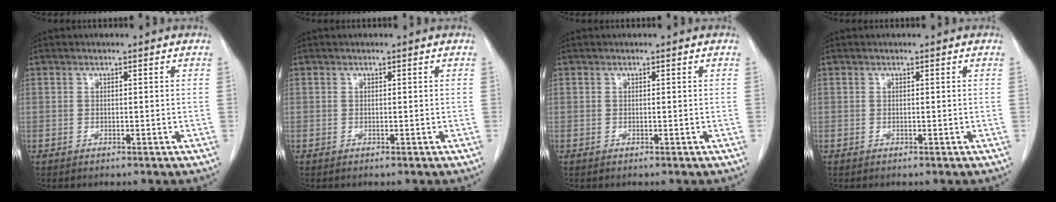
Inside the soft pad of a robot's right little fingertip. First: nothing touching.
{"total": 0.0}
{"total": 0.0}
{"total": 0.0}